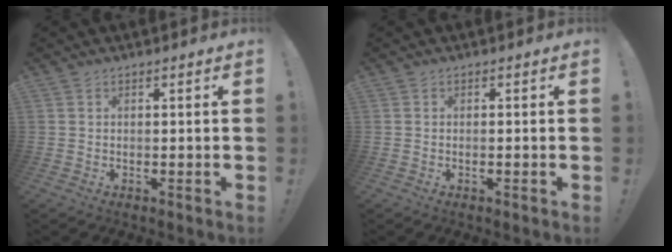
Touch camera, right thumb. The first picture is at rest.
{"total": 0.8, "force": [-0.7, -0.1, 0.4], "torque": [-0.014, 0.003, -0.011]}